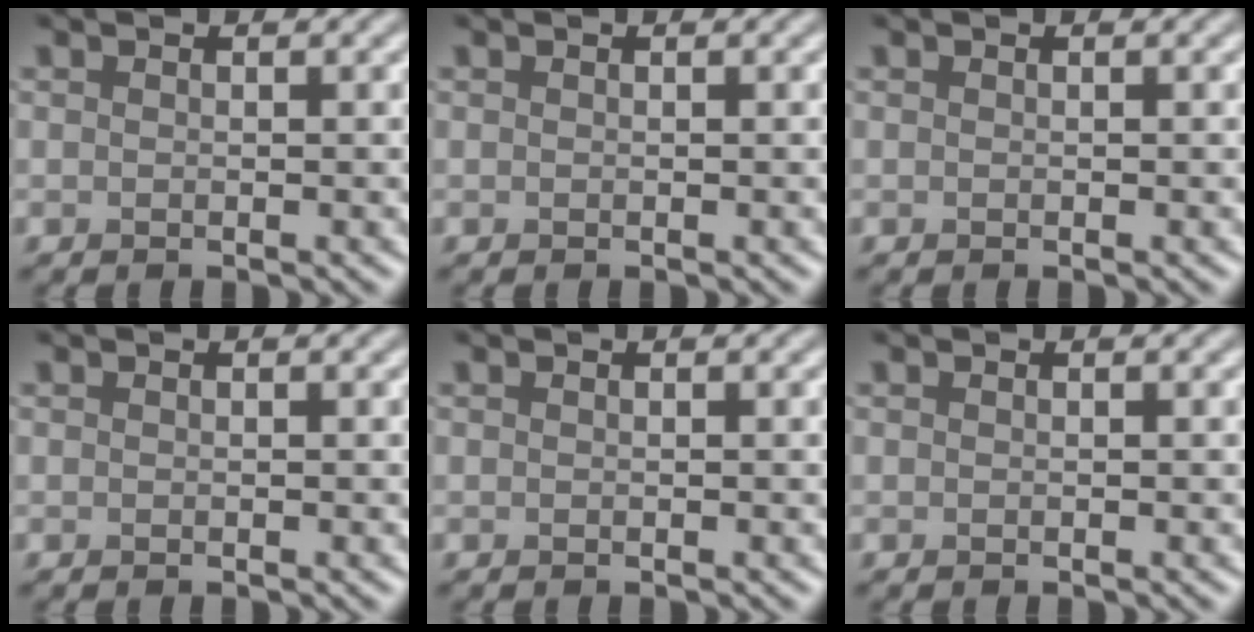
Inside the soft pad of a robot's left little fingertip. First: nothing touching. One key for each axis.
{"total": 0.0}
{"total": 0.0}
{"total": 0.0}
{"total": 0.0}
{"total": 0.0}